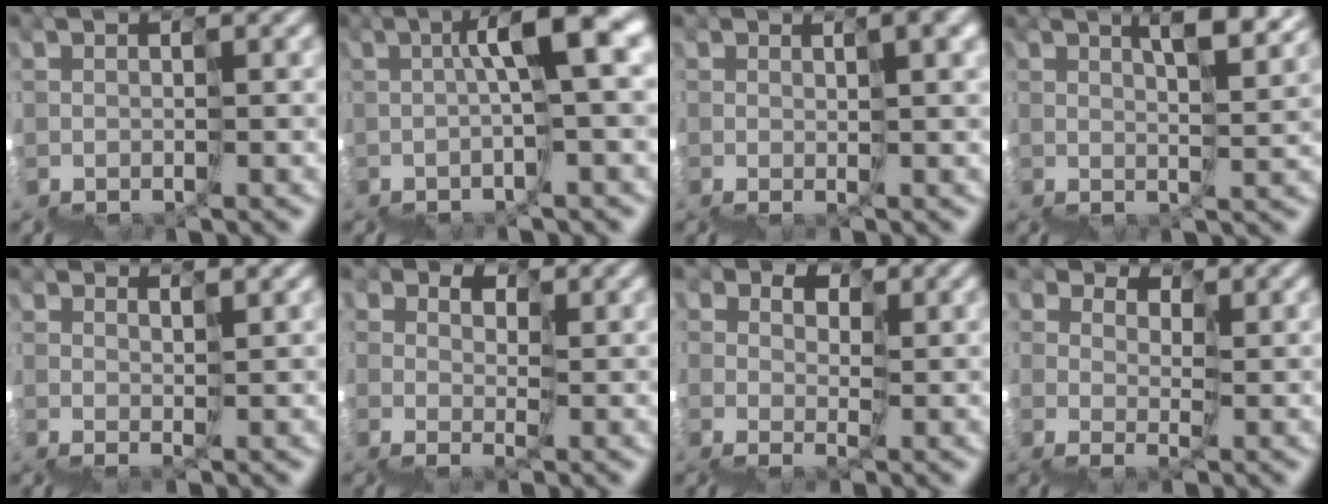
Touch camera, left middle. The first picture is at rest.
{"total": 8.2, "force": [2.0, 1.7, 7.8], "torque": [-0.104, 0.032, 0.025]}
{"total": 9.1, "force": [2.9, 3.9, 7.8], "torque": [-0.090, 0.034, 0.062]}
{"total": 8.5, "force": [5.1, 3.2, 5.9], "torque": [-0.064, 0.034, 0.088]}
{"total": 2.6, "force": [1.9, 0.7, 1.7], "torque": [0.003, 0.013, 0.037]}
{"total": 2.7, "force": [1.2, 2.1, 1.1], "torque": [-0.008, 0.003, 0.020]}
{"total": 3.8, "force": [1.3, 3.1, 1.8], "torque": [-0.019, -0.001, 0.022]}
{"total": 2.7, "force": [2.0, 1.7, 0.4], "torque": [0.003, 0.010, 0.044]}